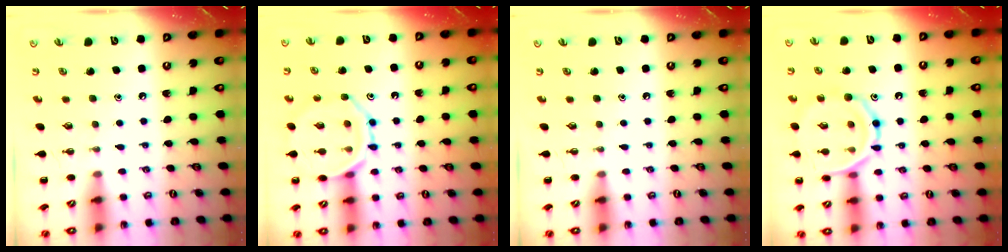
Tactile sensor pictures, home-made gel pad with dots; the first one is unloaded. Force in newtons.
{"total": 11.9, "press": 11.8, "slide": 1.1}
{"total": 0.0}
{"total": 14.8, "press": 14.7, "slide": 1.4}